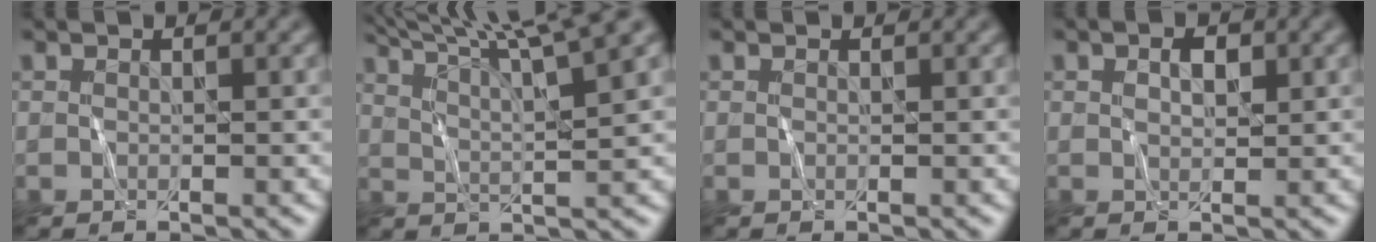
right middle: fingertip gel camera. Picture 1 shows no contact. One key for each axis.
{"total": 10.4, "fx": 7.8, "fy": 2.0, "fz": 6.7, "tx": -0.100, "ty": 0.031, "tz": 0.084}
{"total": 0.0}
{"total": 1.5, "fx": 0.5, "fy": 0.9, "fz": 1.1, "tx": -0.022, "ty": 0.002, "tz": 0.009}